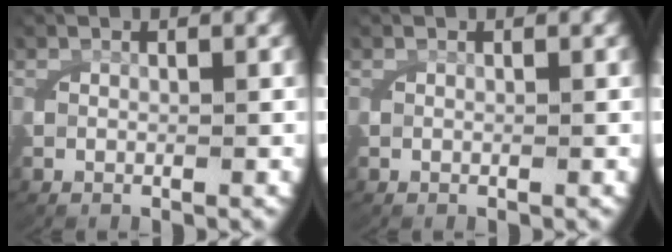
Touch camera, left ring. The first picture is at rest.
{"total": 0.0}